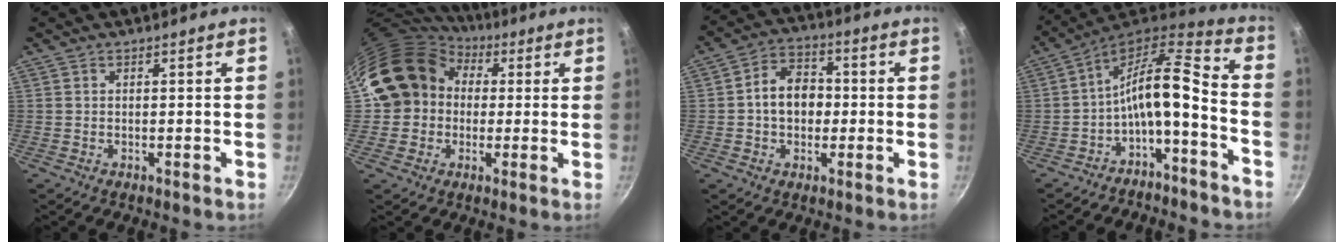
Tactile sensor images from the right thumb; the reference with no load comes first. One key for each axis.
{"total": 15.2, "fx": 3.0, "fy": 13.2, "fz": 6.8, "tx": -0.104, "ty": 0.033, "tz": 0.046}
{"total": 9.0, "fx": -0.3, "fy": 6.9, "fz": 5.9, "tx": -0.060, "ty": 0.021, "tz": -0.016}
{"total": 13.9, "fx": -5.2, "fy": 4.7, "fz": 12.0, "tx": -0.228, "ty": 0.067, "tz": -0.094}